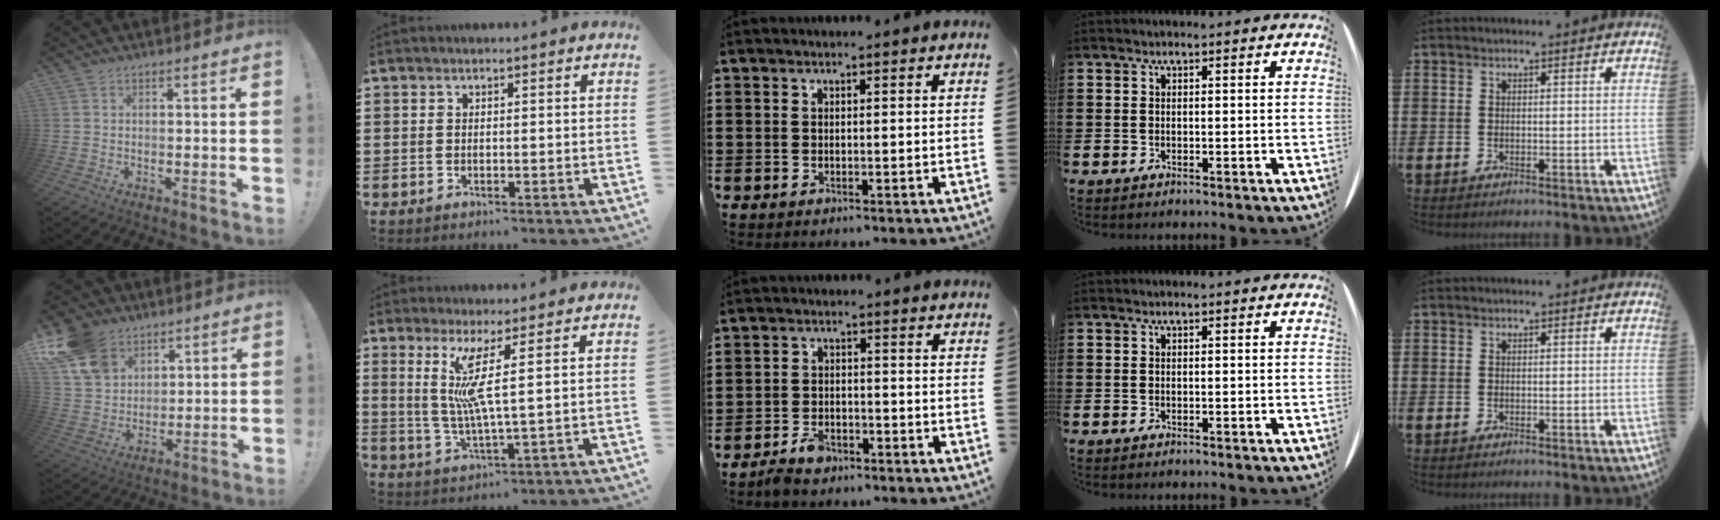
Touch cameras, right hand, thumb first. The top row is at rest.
{"thumb": {"total": 14.8, "force": [8.5, 10.5, 5.9], "torque": [-0.116, -0.045, 0.170]}, "index": {"total": 7.1, "force": [2.4, -0.1, 6.7], "torque": [-0.148, -0.017, 0.036]}, "middle": {"total": 3.1, "force": [-2.5, 1.4, 1.2], "torque": [-0.023, 0.008, -0.049]}}